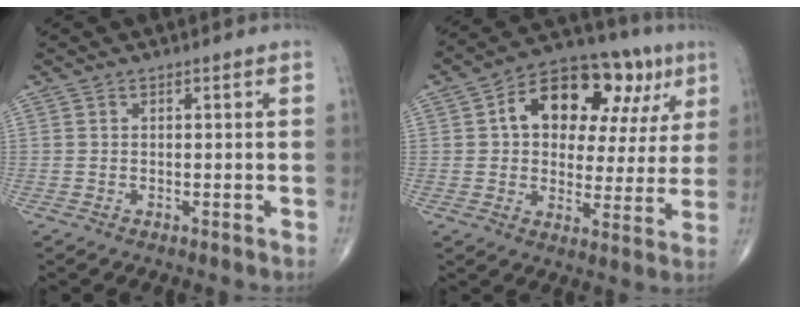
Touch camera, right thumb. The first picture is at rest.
{"total": 19.9, "force": [6.9, 12.0, 14.3], "torque": [-0.148, 0.018, 0.097]}